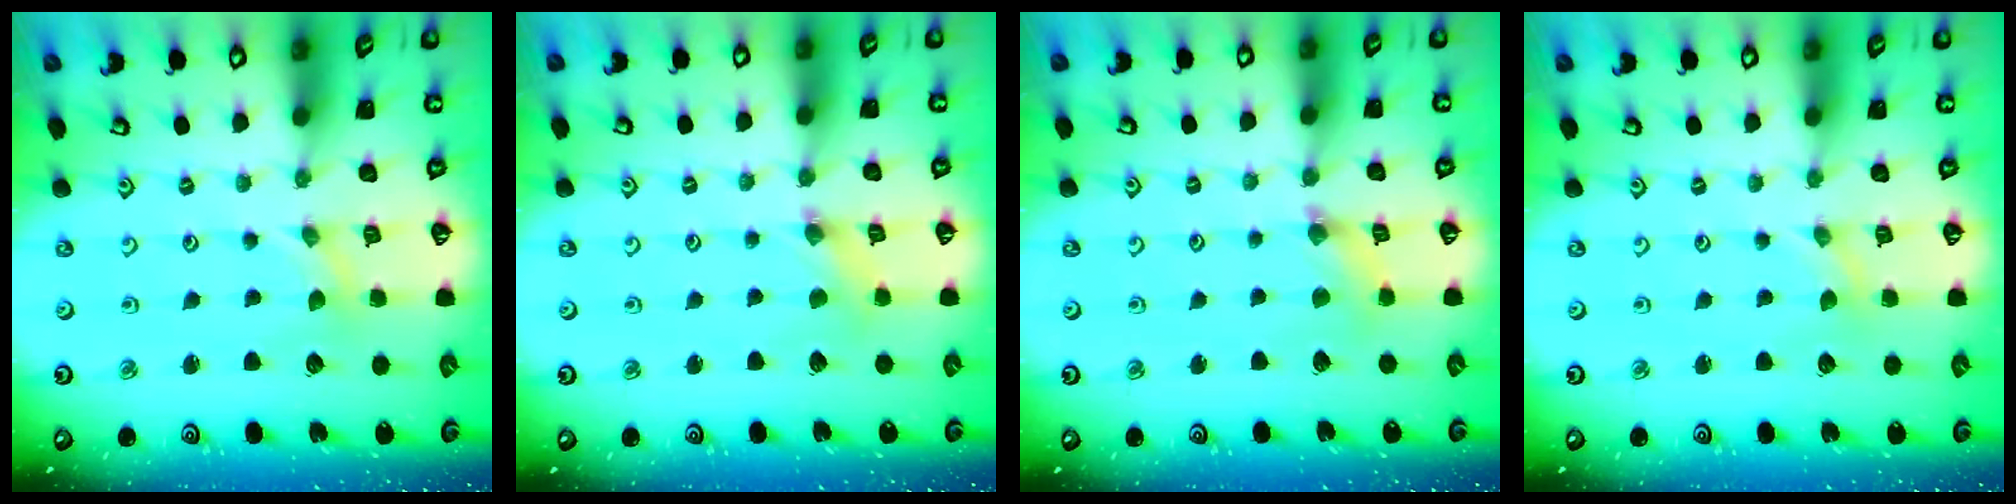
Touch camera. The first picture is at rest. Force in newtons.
{"total": 1.2, "press": 1.2, "slide": 0.3}
{"total": 2.4, "press": 2.4, "slide": 0.2}
{"total": 0.0}